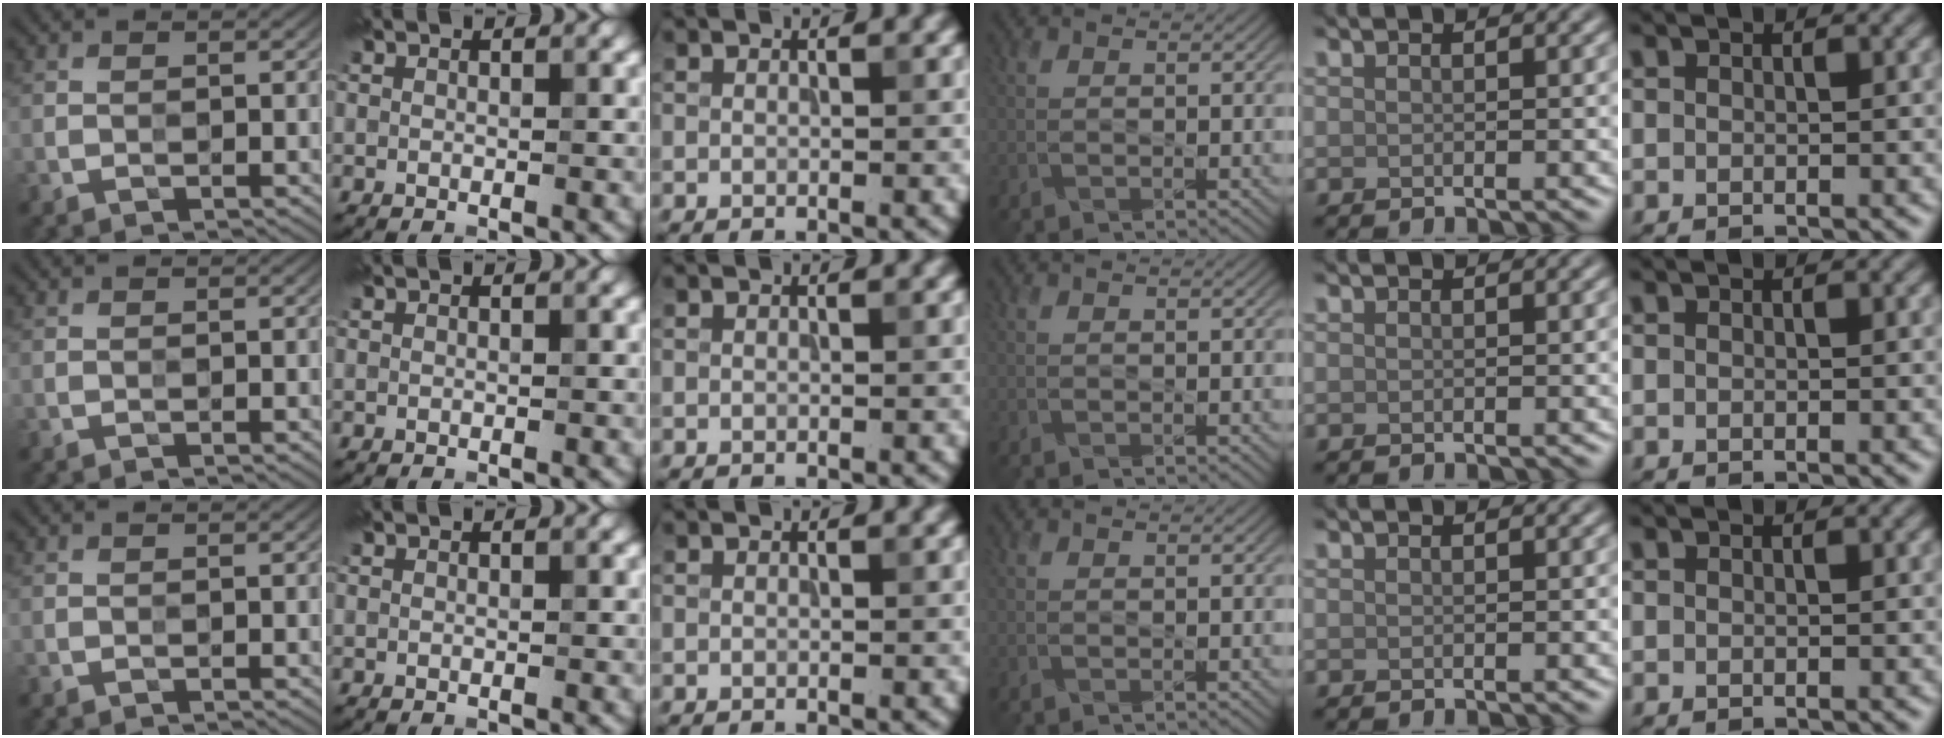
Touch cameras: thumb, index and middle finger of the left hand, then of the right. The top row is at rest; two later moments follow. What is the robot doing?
{"motion": "press", "object": "grip strengthener"}